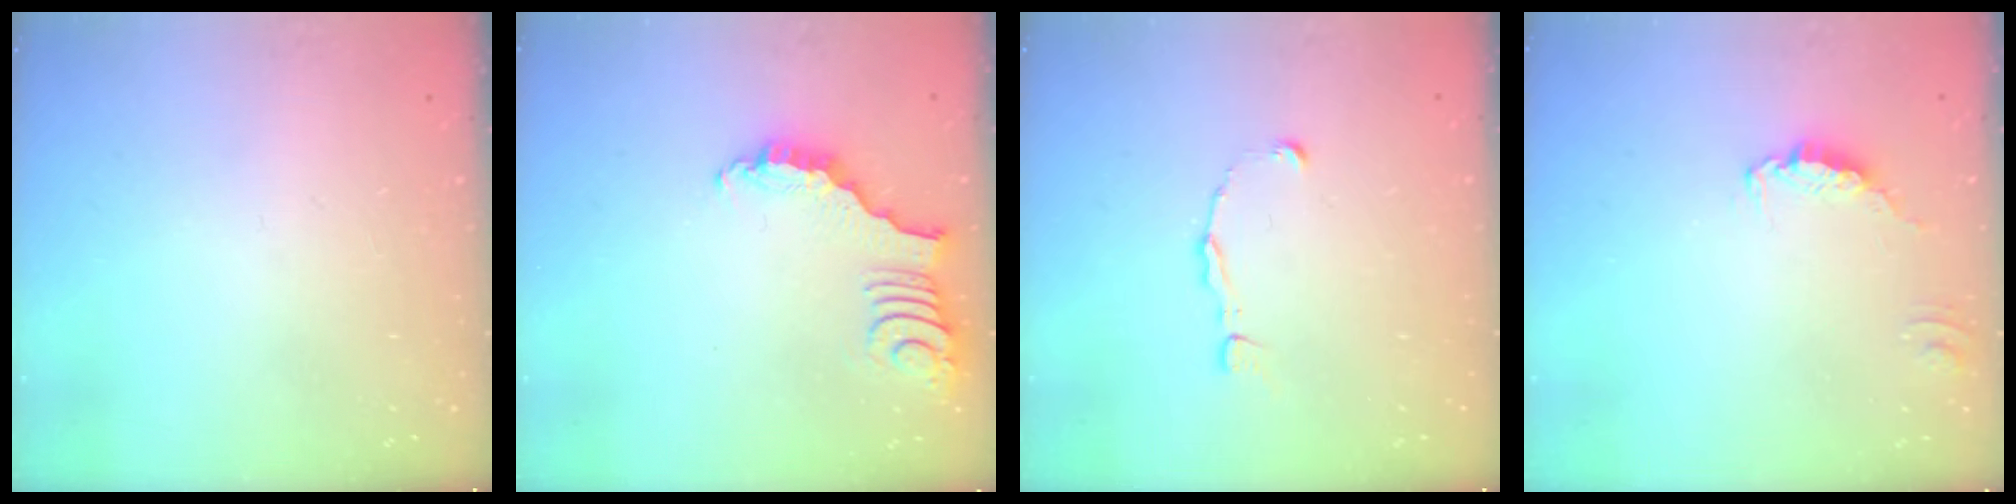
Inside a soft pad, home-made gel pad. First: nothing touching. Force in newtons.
{"total": 2.8, "press": 2.8, "slide": 0.4}
{"total": 1.2, "press": 1.2, "slide": 0.1}
{"total": 0.0}